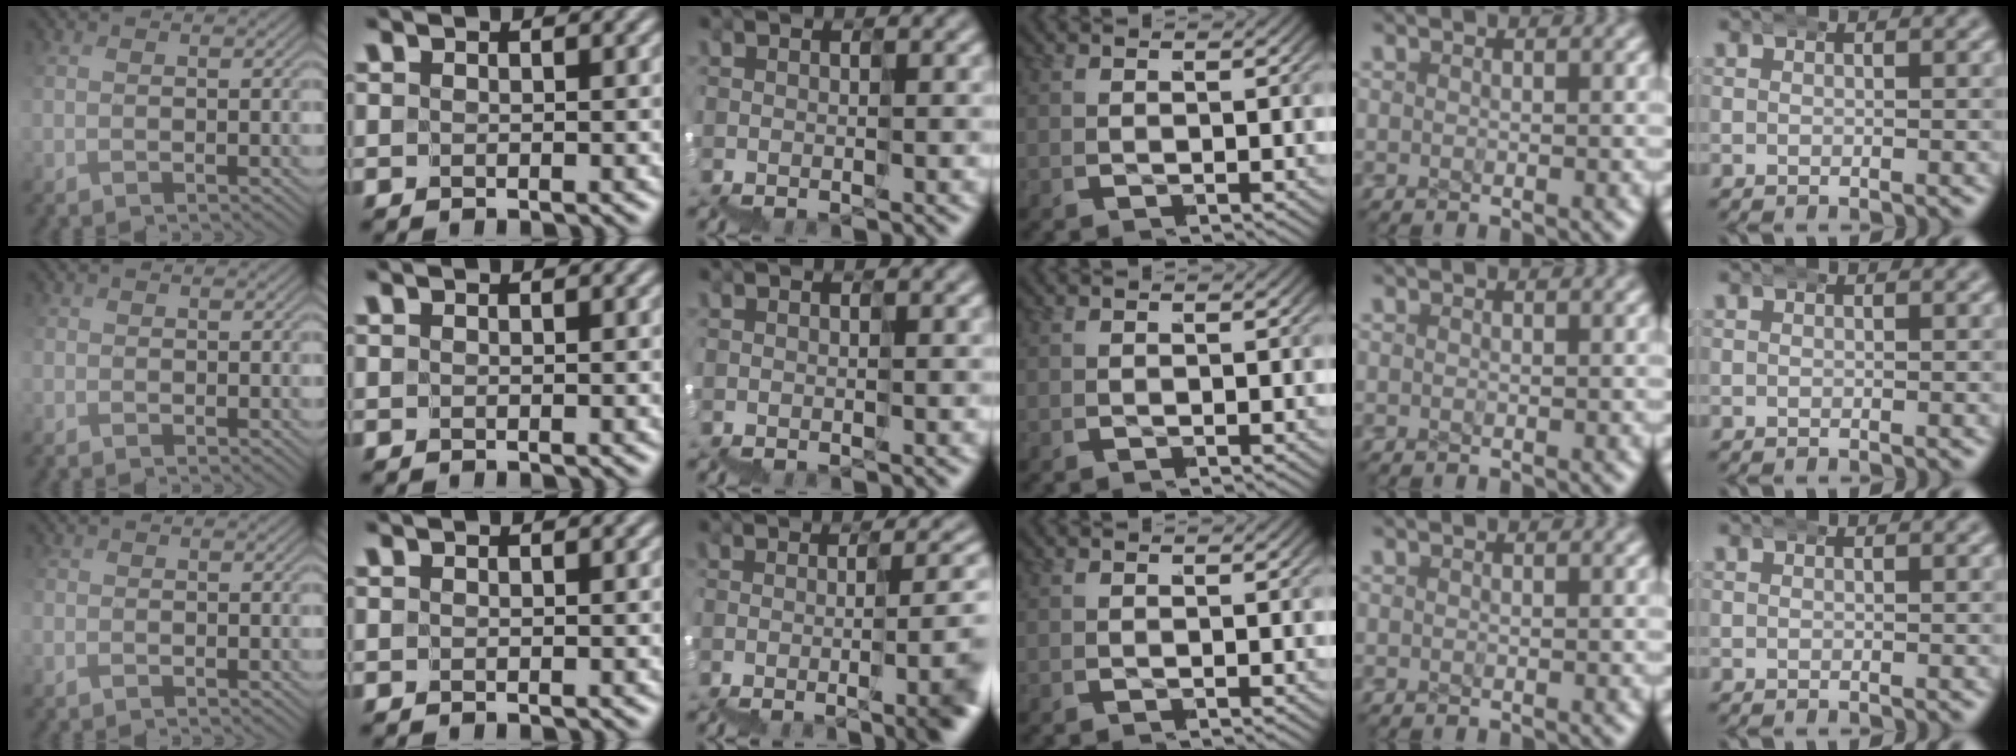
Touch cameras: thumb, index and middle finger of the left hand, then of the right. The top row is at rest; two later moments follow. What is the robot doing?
{"motion": "wrap", "object": "ethernet cable"}